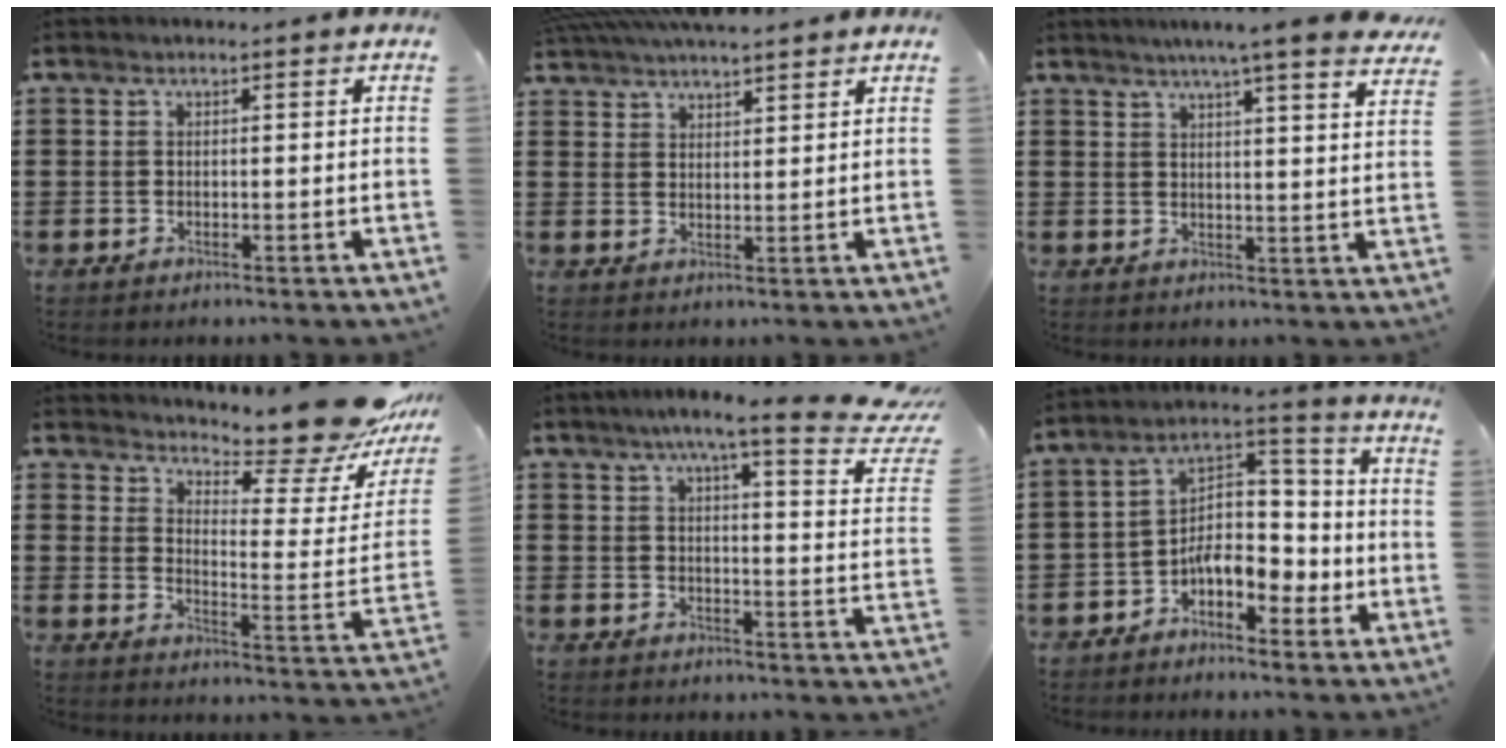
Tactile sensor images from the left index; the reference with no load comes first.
{"total": 4.7, "force": [4.6, 0.5, 0.9], "torque": [-0.032, -0.010, 0.085]}
{"total": 5.0, "force": [4.4, -0.7, 2.3], "torque": [-0.053, -0.022, 0.070]}
{"total": 11.2, "force": [10.3, 0.5, 4.4], "torque": [-0.070, -0.094, 0.171]}
{"total": 7.5, "force": [5.7, 0.5, 5.0], "torque": [-0.093, -0.027, 0.089]}
{"total": 8.3, "force": [-2.2, 5.6, 5.8], "torque": [-0.101, -0.005, -0.046]}